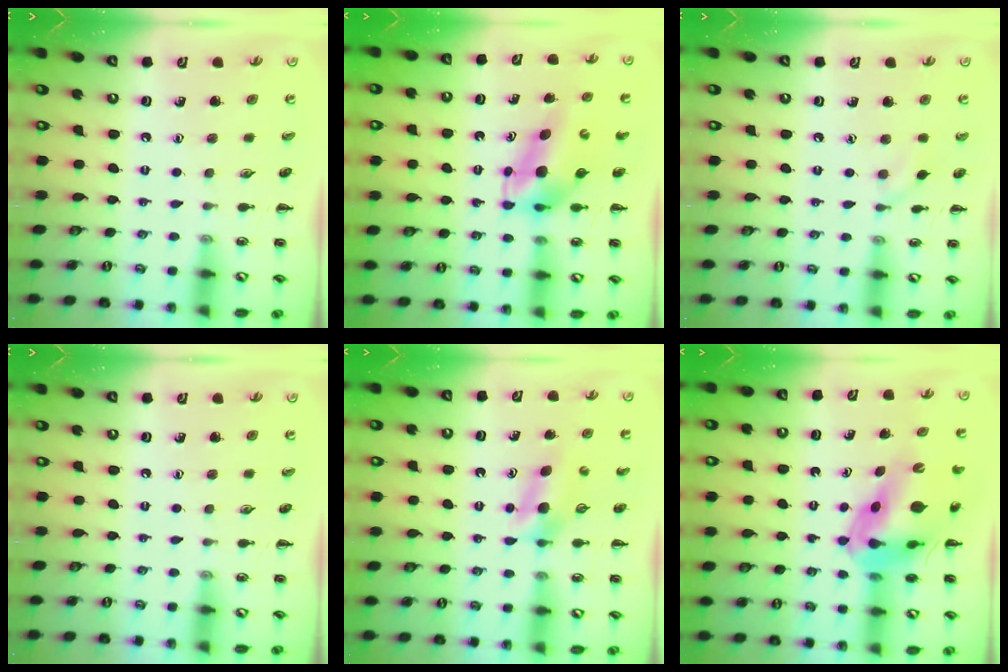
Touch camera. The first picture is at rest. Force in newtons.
{"total": 4.9, "press": 4.7, "slide": 1.1}
{"total": 5.7, "press": 5.3, "slide": 2.1}
{"total": 0.0}
{"total": 4.4, "press": 4.2, "slide": 1.2}
{"total": 9.5, "press": 9.1, "slide": 2.7}